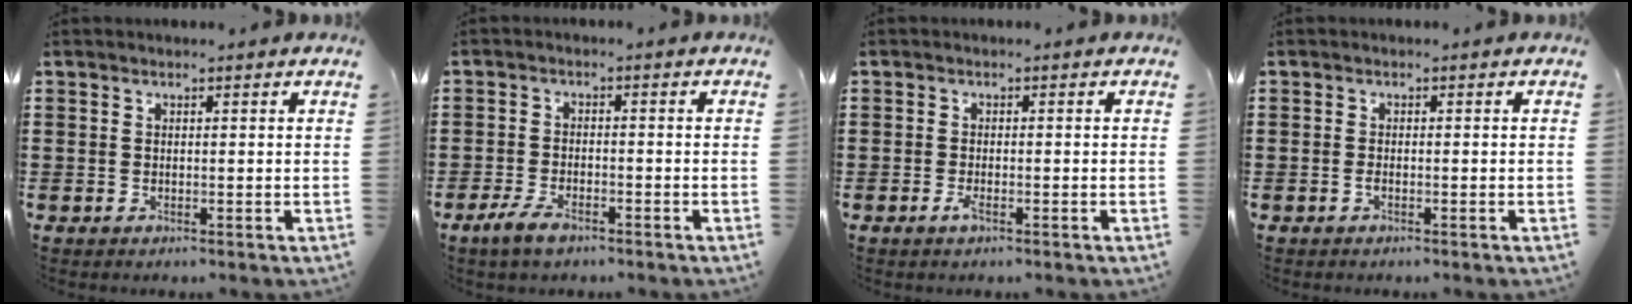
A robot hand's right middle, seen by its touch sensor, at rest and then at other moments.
{"total": 3.5, "force": [-2.5, 1.3, 2.1], "torque": [-0.050, -0.001, -0.049]}
{"total": 1.6, "force": [-0.8, 0.4, 1.4], "torque": [-0.039, -0.007, -0.018]}
{"total": 0.9, "force": [-0.6, 0.1, 0.6], "torque": [-0.016, -0.007, -0.009]}